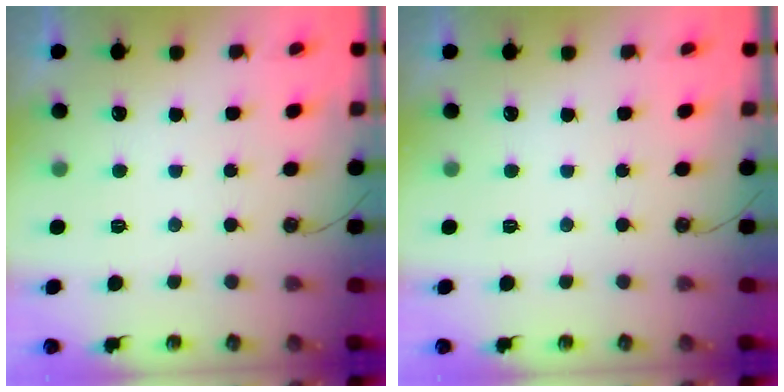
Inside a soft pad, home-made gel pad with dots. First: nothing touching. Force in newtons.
{"total": 0.0}